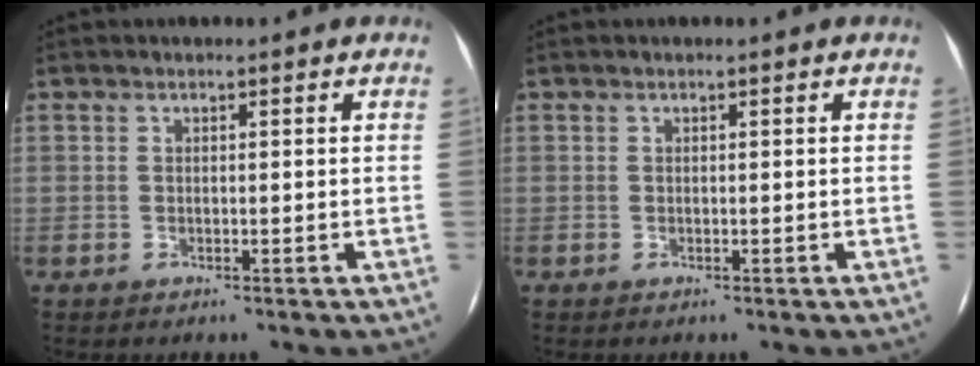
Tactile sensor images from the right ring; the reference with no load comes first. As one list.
[{"total": 0.0}]